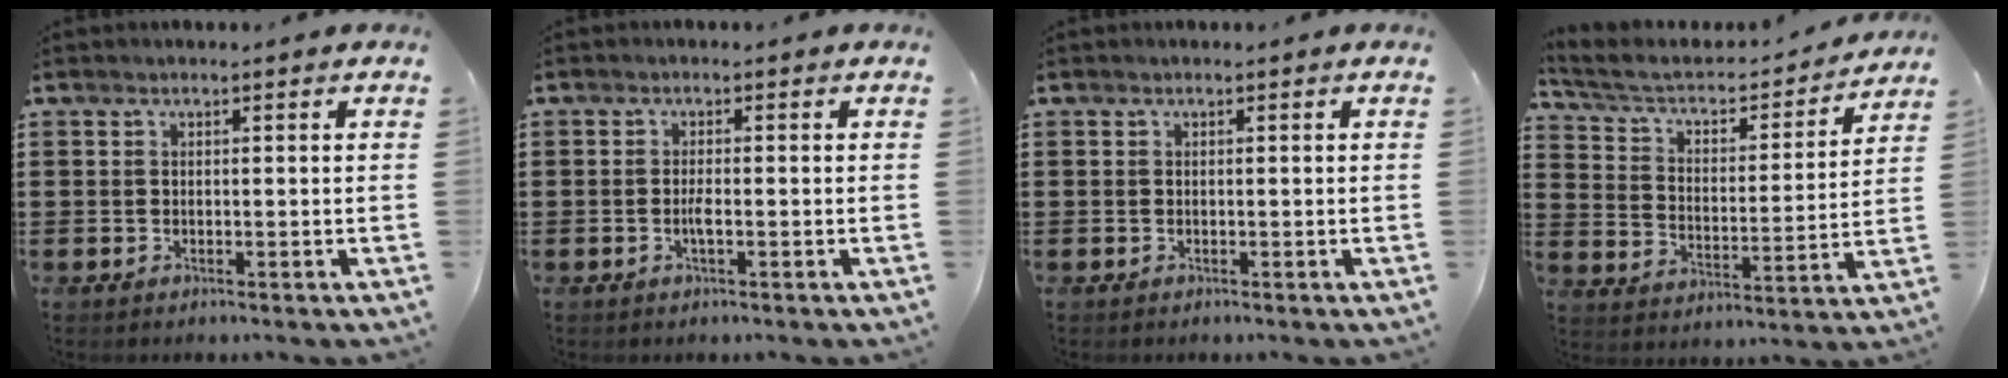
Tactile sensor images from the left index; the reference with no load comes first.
{"total": 1.7, "force": [-0.4, 0.3, 1.6], "torque": [-0.038, -0.003, -0.010]}
{"total": 0.0}
{"total": 4.4, "force": [3.5, 1.8, 1.9], "torque": [-0.059, -0.027, 0.050]}